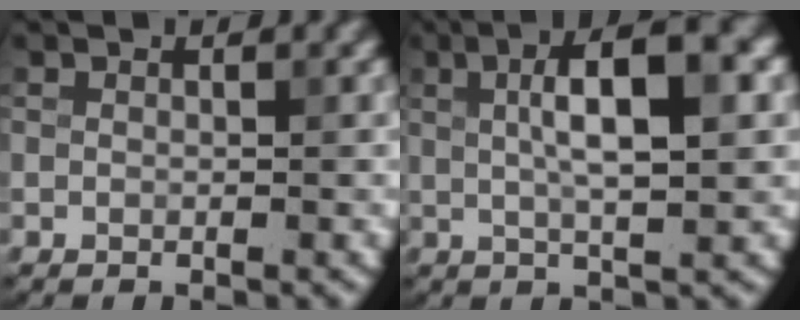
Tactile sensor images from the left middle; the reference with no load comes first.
{"total": 7.7, "force": [1.8, 2.1, 7.2], "torque": [-0.108, 0.013, 0.025]}